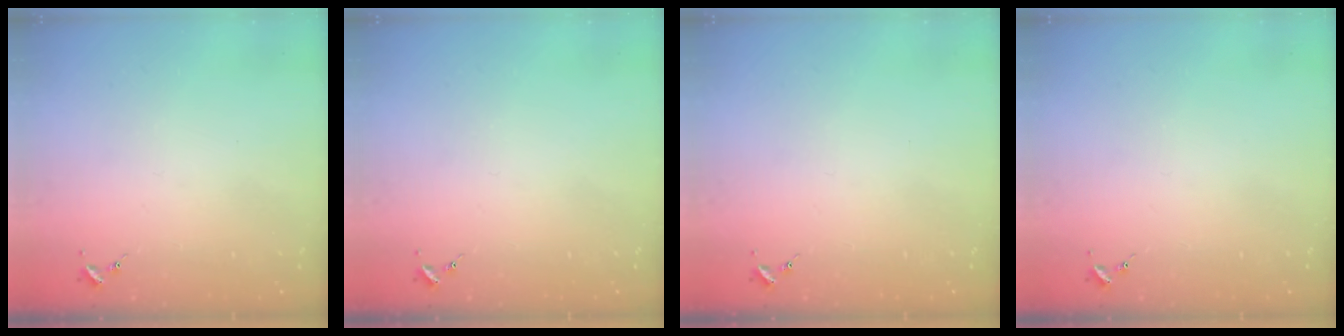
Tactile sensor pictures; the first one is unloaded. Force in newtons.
{"total": 0.0}
{"total": 0.0}
{"total": 0.0}